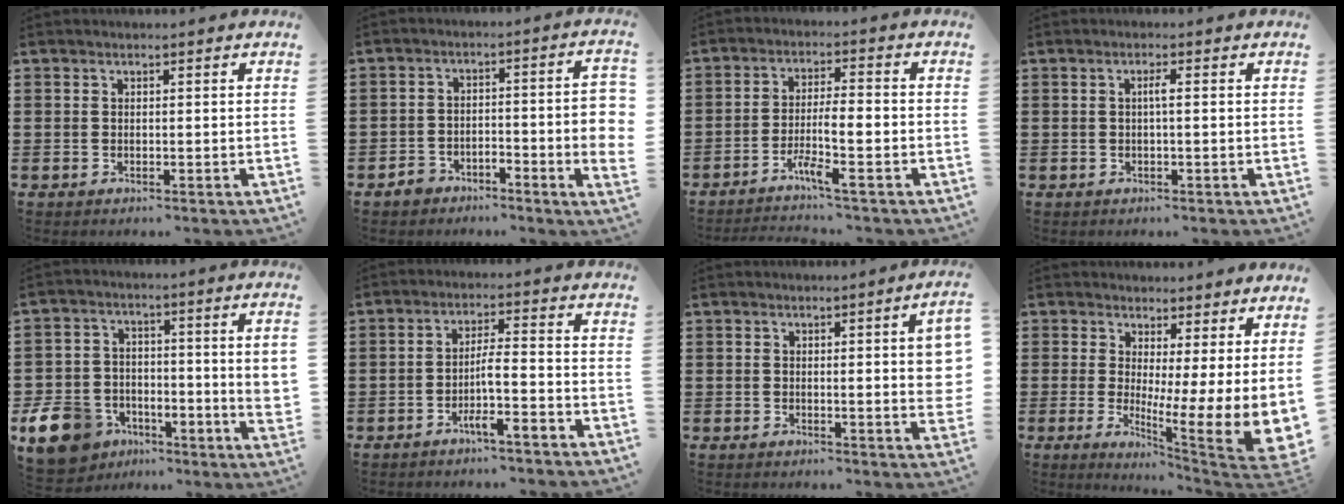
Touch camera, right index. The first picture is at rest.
{"total": 5.6, "force": [-2.7, 1.3, 4.8], "torque": [-0.074, 0.008, -0.048]}
{"total": 5.1, "force": [-3.2, 0.4, 3.9], "torque": [-0.074, -0.003, -0.062]}
{"total": 1.3, "force": [-0.1, 0.0, 1.3], "torque": [-0.025, -0.001, -0.003]}
{"total": 11.1, "force": [-3.5, 7.2, 7.6], "torque": [-0.171, 0.011, -0.065]}
{"total": 4.6, "force": [-2.6, 0.2, 3.7], "torque": [-0.075, -0.002, -0.053]}
{"total": 5.3, "force": [0.7, 0.6, 5.2], "torque": [-0.073, -0.012, 0.010]}
{"total": 5.2, "force": [1.8, 1.8, 4.5], "torque": [-0.066, -0.059, 0.037]}